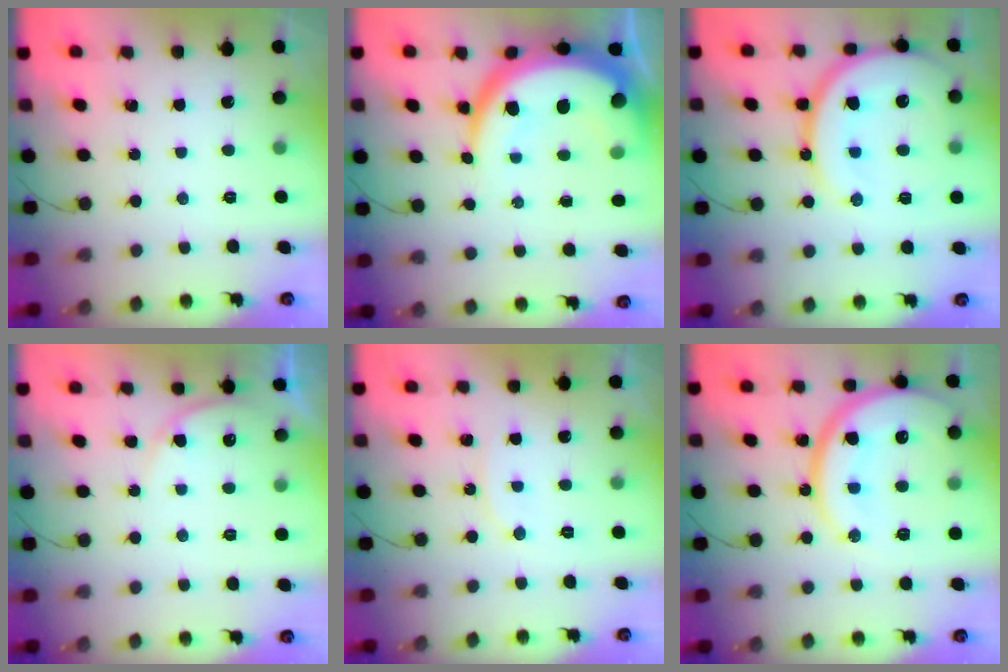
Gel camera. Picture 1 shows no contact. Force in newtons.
{"total": 19.3, "press": 19.2, "slide": 2.1}
{"total": 17.4, "press": 17.3, "slide": 1.8}
{"total": 5.4, "press": 5.3, "slide": 0.6}
{"total": 6.1, "press": 6.1, "slide": 0.5}
{"total": 20.8, "press": 20.8, "slide": 1.6}